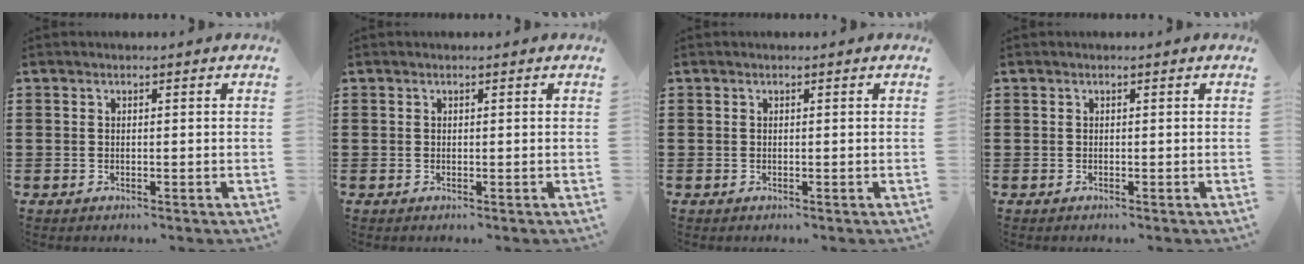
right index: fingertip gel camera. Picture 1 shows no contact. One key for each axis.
{"total": 0.0}
{"total": 0.0}
{"total": 0.0}